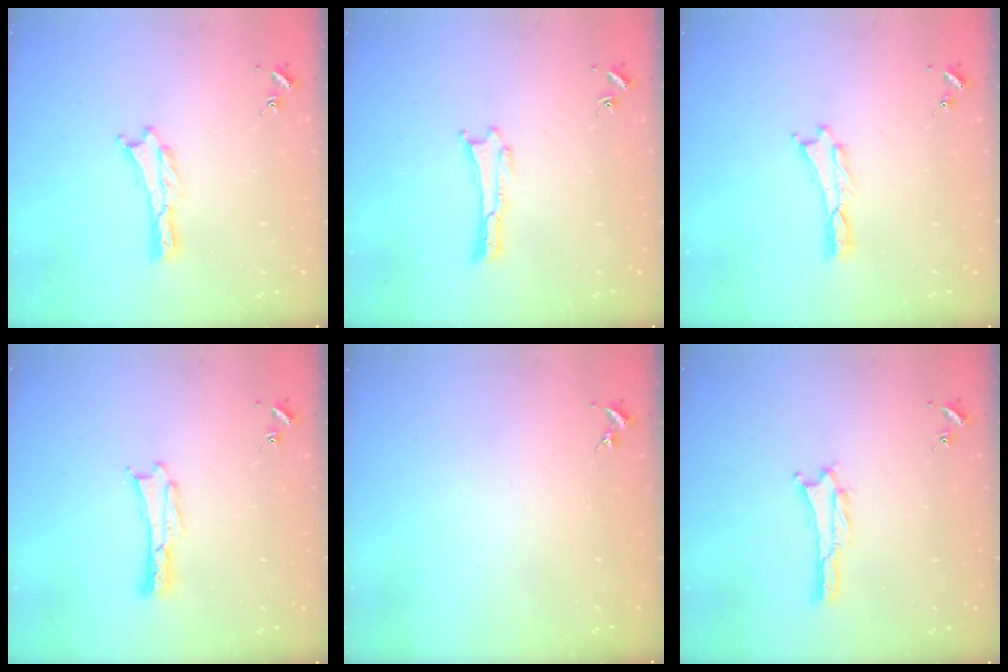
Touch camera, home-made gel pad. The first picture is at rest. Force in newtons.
{"total": 0.0}
{"total": 0.0}
{"total": 0.0}
{"total": 0.0}
{"total": 0.8, "press": 0.8, "slide": 0.1}